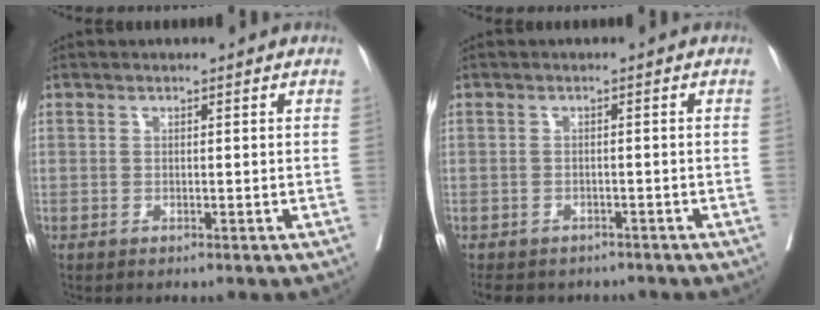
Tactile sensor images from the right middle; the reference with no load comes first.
{"total": 9.2, "force": [-7.6, 4.3, 2.8], "torque": [-0.068, -0.010, -0.094]}